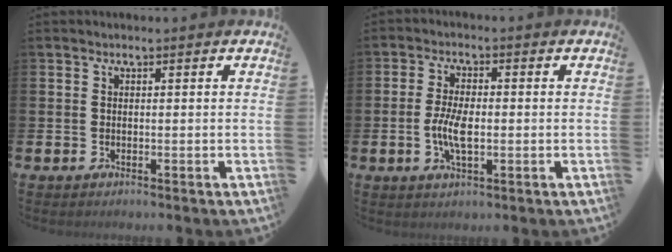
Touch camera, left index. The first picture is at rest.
{"total": 5.0, "force": [-0.6, 2.1, 4.5], "torque": [-0.091, -0.003, -0.016]}